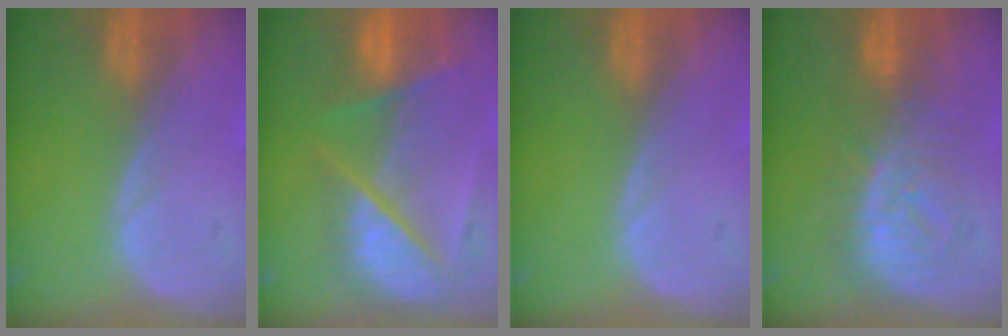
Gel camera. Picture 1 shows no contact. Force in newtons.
{"total": 9.4, "press": 8.2, "slide": 4.5}
{"total": 0.0}
{"total": 8.3, "press": 8.2, "slide": 0.8}